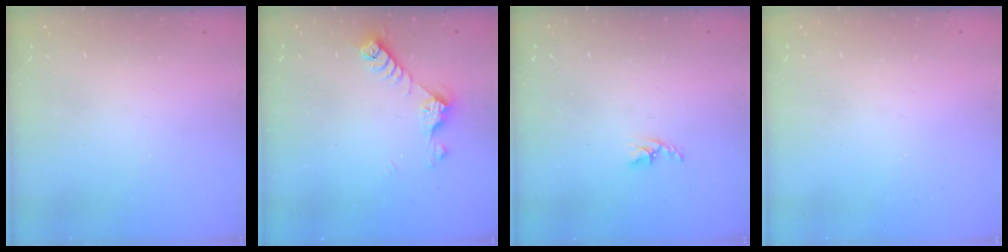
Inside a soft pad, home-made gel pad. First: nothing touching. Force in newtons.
{"total": 7.2, "press": 7.2, "slide": 0.9}
{"total": 3.3, "press": 3.2, "slide": 0.5}
{"total": 0.0}